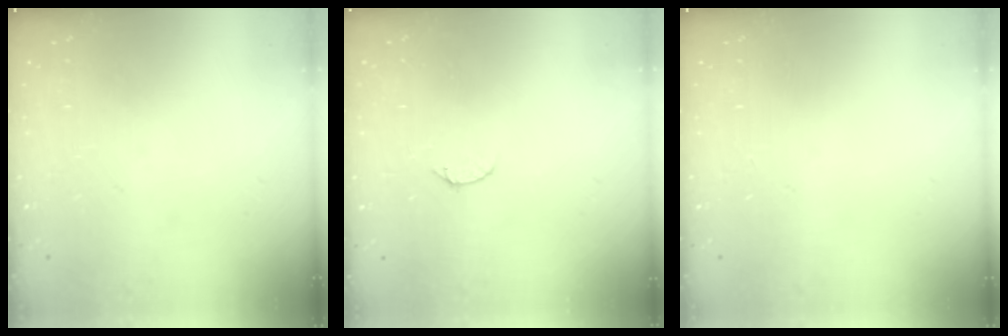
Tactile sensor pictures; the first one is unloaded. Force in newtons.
{"total": 5.6, "press": 5.5, "slide": 0.6}
{"total": 0.0}